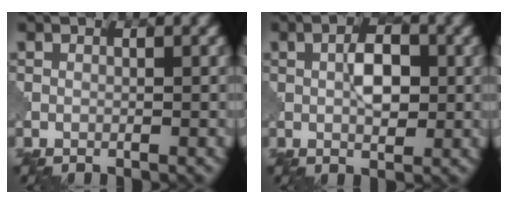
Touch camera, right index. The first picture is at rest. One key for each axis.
{"total": 3.0, "fx": 0.6, "fy": 1.5, "fz": 2.5, "tx": -0.044, "ty": 0.000, "tz": 0.009}